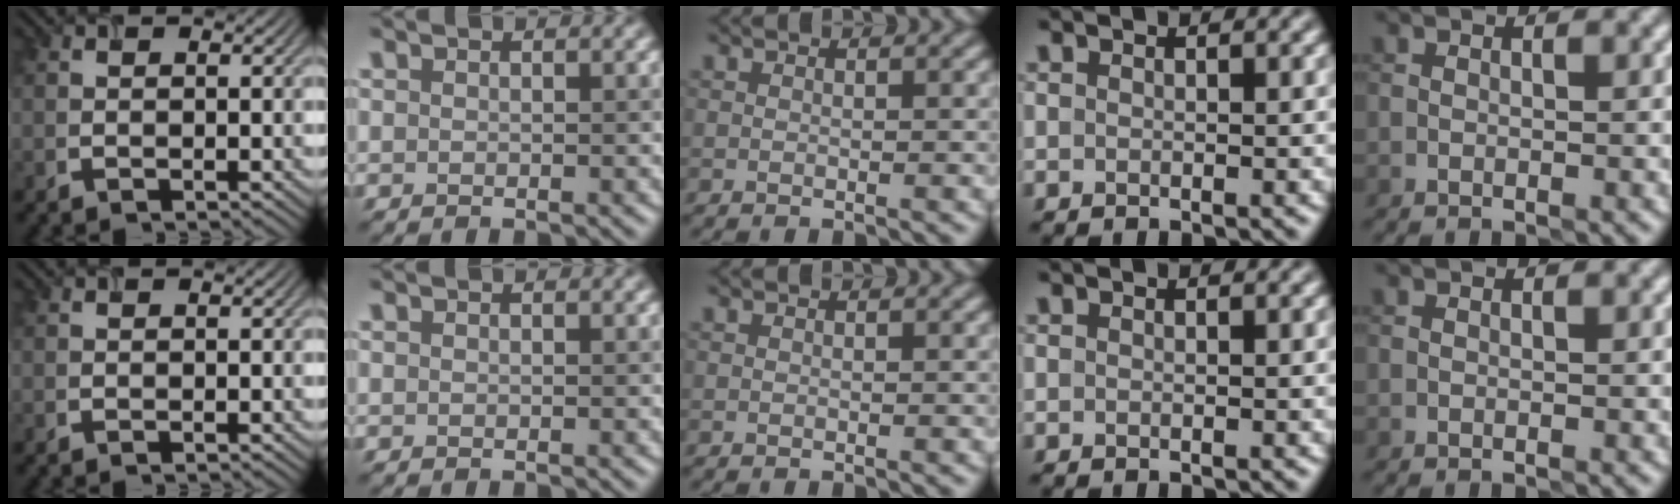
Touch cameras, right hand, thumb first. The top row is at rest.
{}